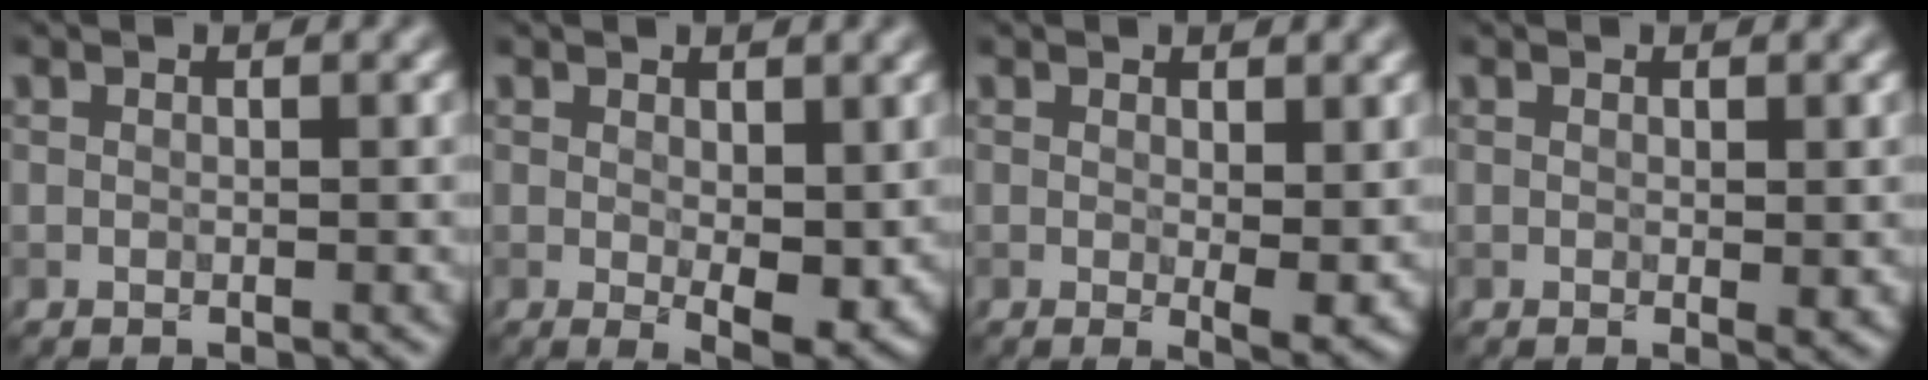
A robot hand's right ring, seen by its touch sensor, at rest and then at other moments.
{"total": 3.8, "force": [0.4, 1.7, 3.4], "torque": [-0.054, -0.012, 0.014]}
{"total": 2.4, "force": [0.5, 0.8, 2.2], "torque": [-0.030, -0.010, 0.014]}
{"total": 0.8, "force": [0.2, 0.4, 0.7], "torque": [-0.006, 0.000, 0.004]}